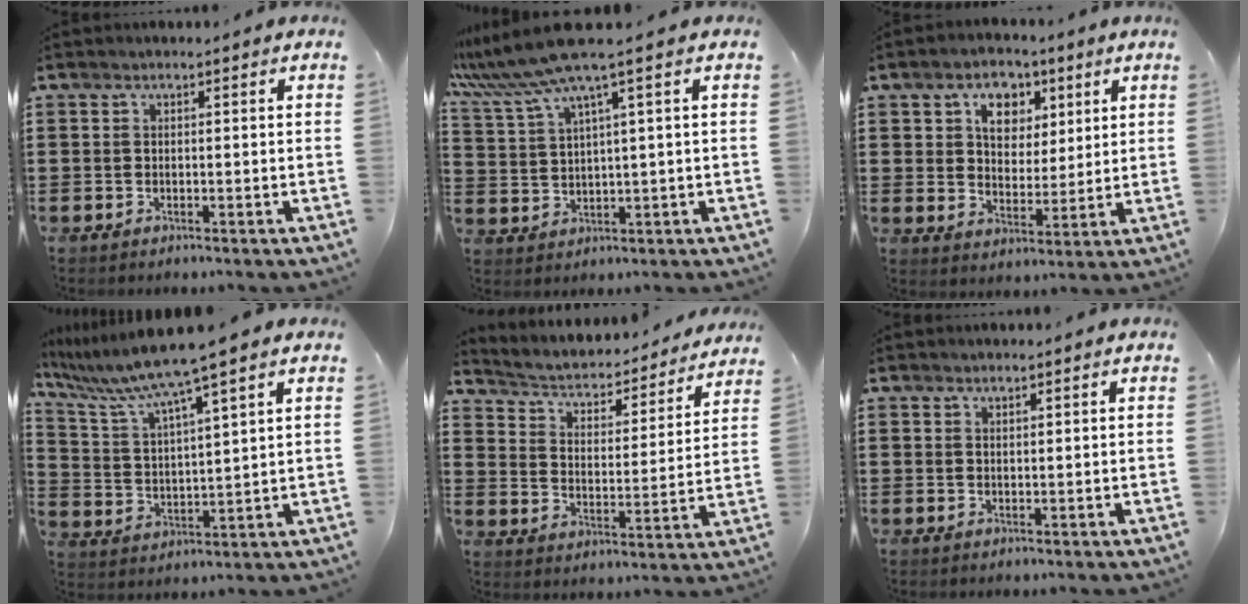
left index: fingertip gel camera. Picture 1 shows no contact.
{"total": 7.2, "force": [4.7, -0.3, 5.4], "torque": [-0.137, -0.030, 0.077]}
{"total": 6.5, "force": [3.5, 4.5, 3.1], "torque": [-0.053, 0.005, 0.056]}
{"total": 8.5, "force": [6.9, -1.1, 4.7], "torque": [-0.119, -0.044, 0.112]}
{"total": 3.0, "force": [2.6, 1.1, 1.0], "torque": [-0.038, -0.026, 0.033]}
{"total": 0.9, "force": [0.9, 0.0, 0.3], "torque": [-0.006, -0.002, 0.017]}